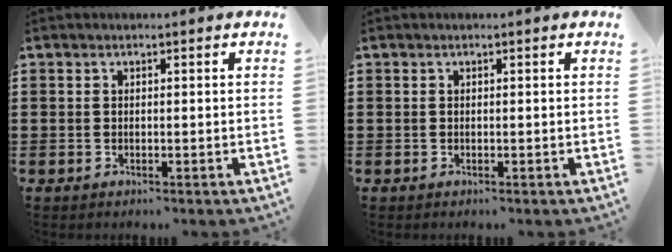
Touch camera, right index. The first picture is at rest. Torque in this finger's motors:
{"motor_torque": [0.47, 0.48, 0.00, 0.01]}